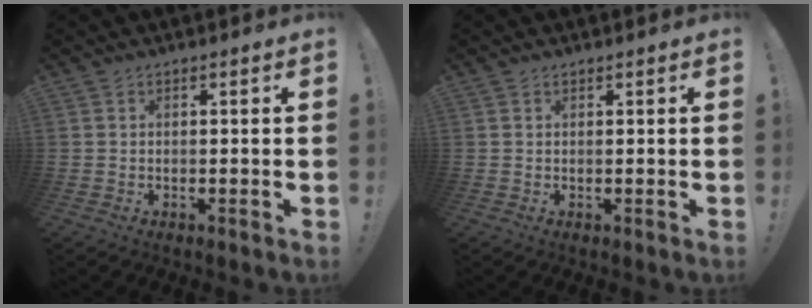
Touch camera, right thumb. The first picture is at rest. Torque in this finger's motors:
{"motor_torque": [0.03, -0.19, 0.01, 0.03, 0.00]}